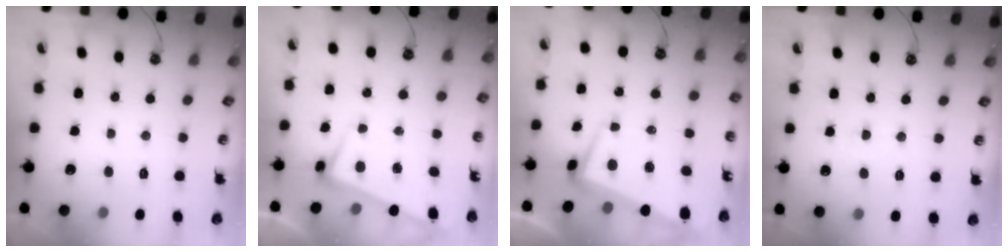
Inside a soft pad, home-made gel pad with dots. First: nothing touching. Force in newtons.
{"total": 2.7, "press": 2.7, "slide": 0.7}
{"total": 2.2, "press": 0.4, "slide": 2.1}
{"total": 1.7, "press": 1.6, "slide": 0.5}